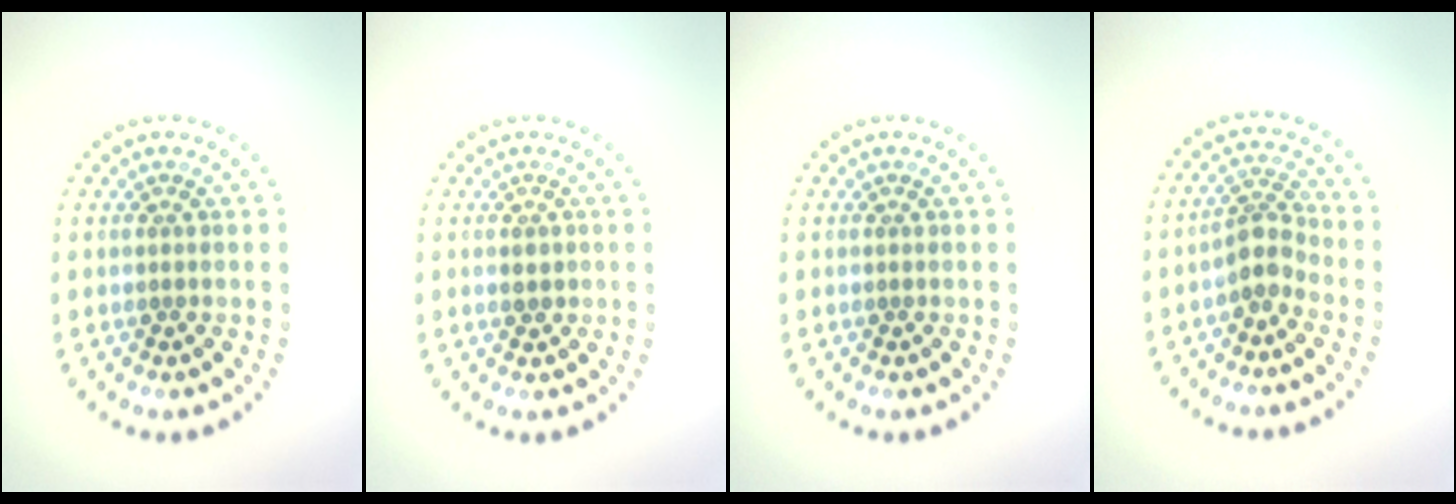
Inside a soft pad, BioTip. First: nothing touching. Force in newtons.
{"total": 1.2, "press": 1.2, "slide": 0.2}
{"total": 0.0}
{"total": 2.7, "press": 2.2, "slide": 1.7}